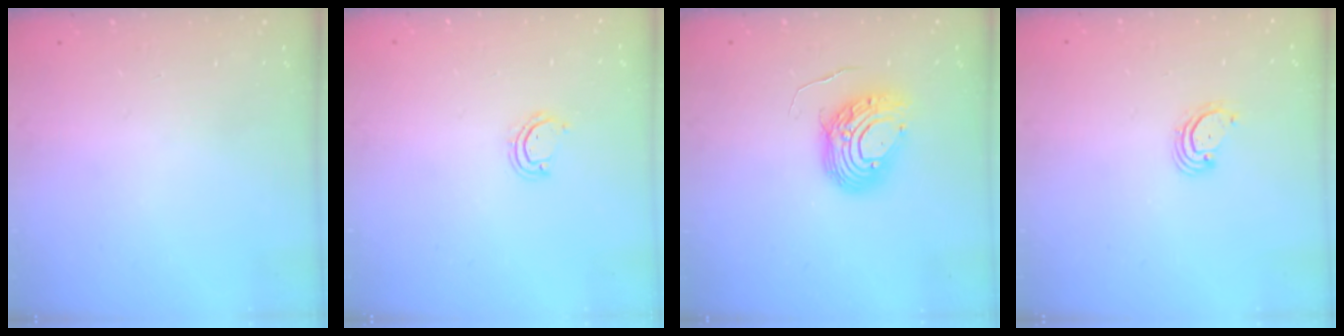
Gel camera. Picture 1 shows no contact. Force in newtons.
{"total": 3.7, "press": 3.6, "slide": 0.3}
{"total": 9.8, "press": 9.7, "slide": 1.0}
{"total": 3.0, "press": 3.0, "slide": 0.3}